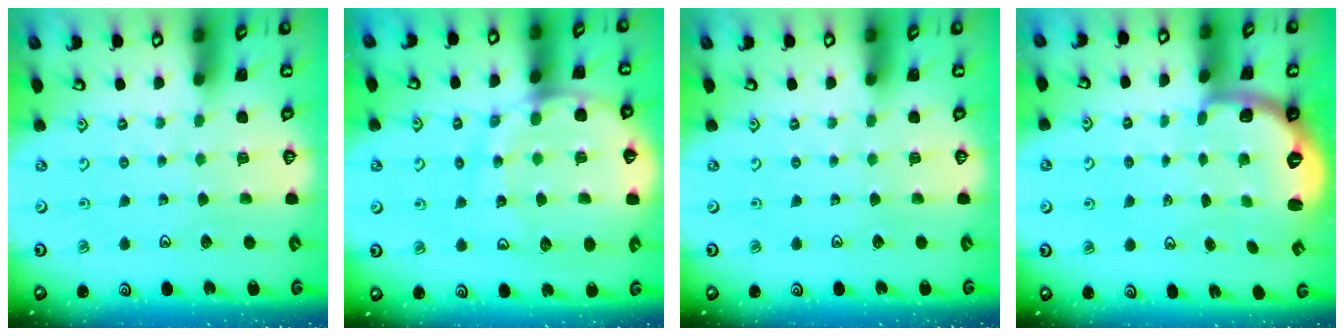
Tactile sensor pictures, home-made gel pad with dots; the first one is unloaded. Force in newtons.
{"total": 16.0, "press": 15.9, "slide": 1.9}
{"total": 0.0}
{"total": 2.7, "press": 1.6, "slide": 2.1}